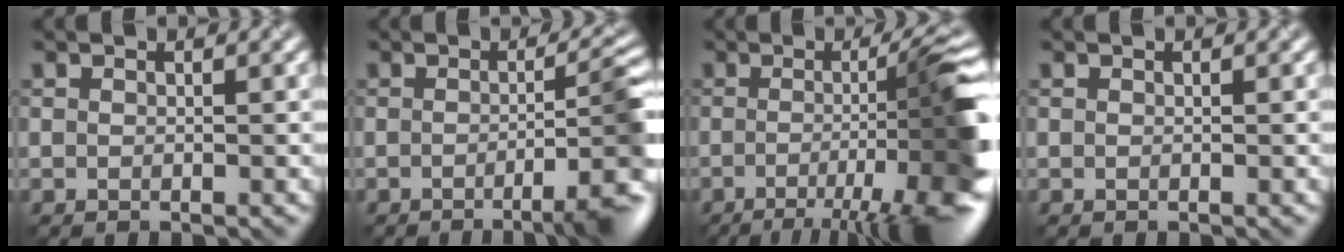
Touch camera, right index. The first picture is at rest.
{"total": 6.6, "force": [-2.0, 1.2, 6.1], "torque": [-0.075, 0.002, -0.031]}
{"total": 11.9, "force": [-3.4, 2.6, 11.1], "torque": [-0.135, -0.003, -0.052]}
{"total": 0.0}